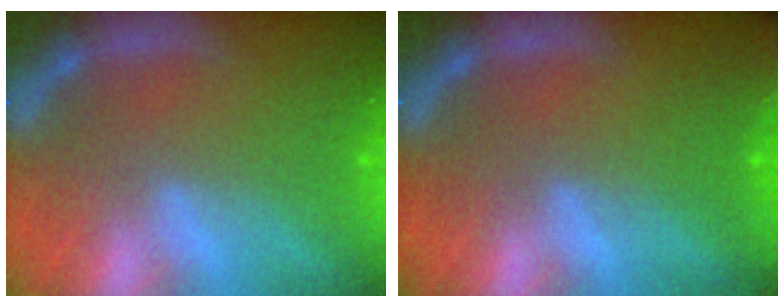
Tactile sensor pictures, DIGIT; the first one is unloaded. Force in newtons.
{"total": 2.9}